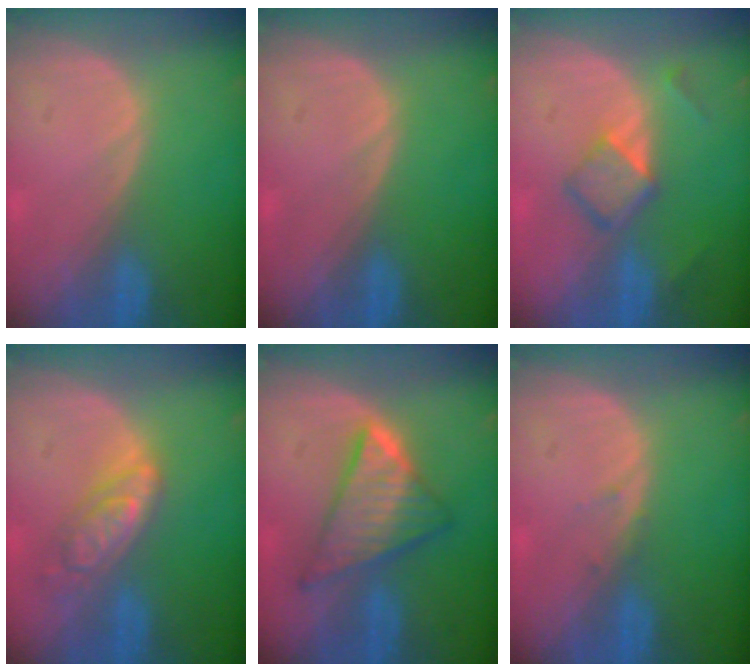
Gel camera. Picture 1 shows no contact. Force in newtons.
{"total": 0.0}
{"total": 4.8, "press": 4.6, "slide": 1.6}
{"total": 6.4, "press": 5.7, "slide": 3.0}
{"total": 8.2, "press": 8.1, "slide": 0.5}
{"total": 0.8, "press": 0.7, "slide": 0.3}